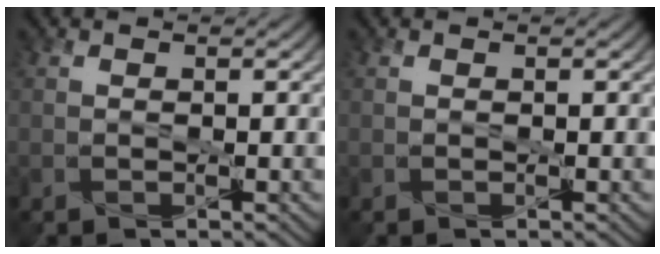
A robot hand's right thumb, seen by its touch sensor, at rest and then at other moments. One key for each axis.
{"total": 0.0}